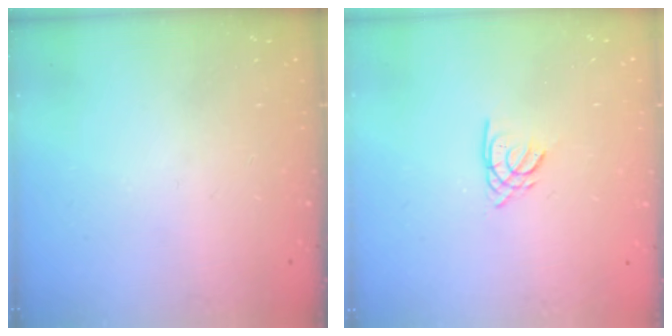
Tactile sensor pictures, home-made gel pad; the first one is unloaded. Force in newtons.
{"total": 2.2, "press": 2.2, "slide": 0.0}